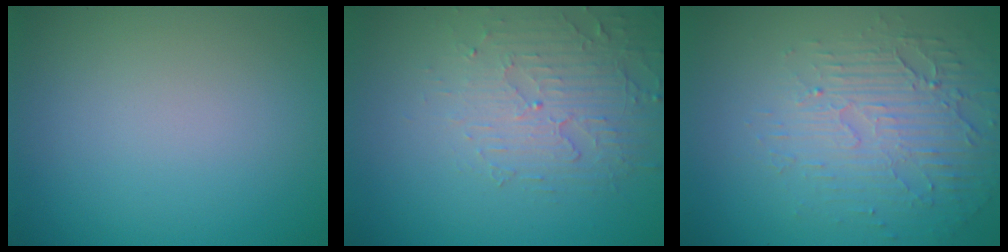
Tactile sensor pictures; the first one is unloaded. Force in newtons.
{"total": 3.8, "press": 3.4, "slide": 1.8}
{"total": 5.7, "press": 3.3, "slide": 4.7}